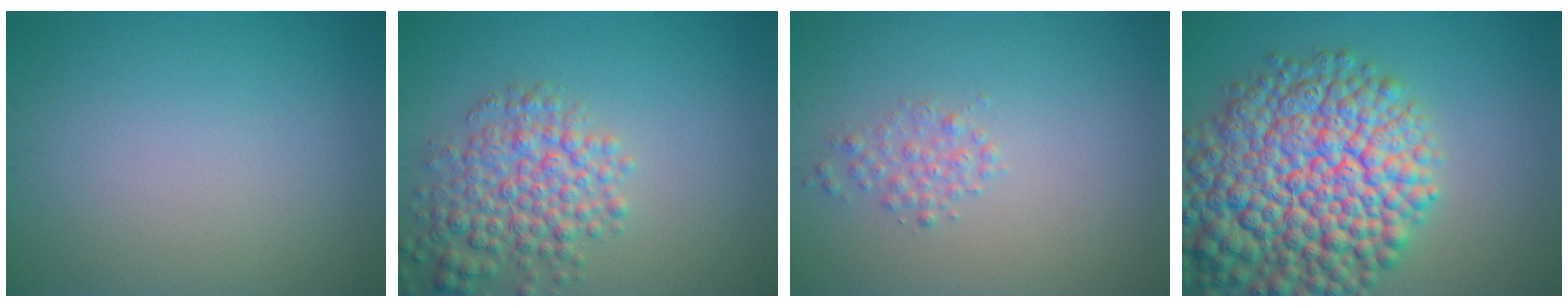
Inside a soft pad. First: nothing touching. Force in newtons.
{"total": 5.0, "press": 5.0, "slide": 0.2}
{"total": 1.5, "press": 1.5, "slide": 0.1}
{"total": 14.0, "press": 14.0, "slide": 0.7}